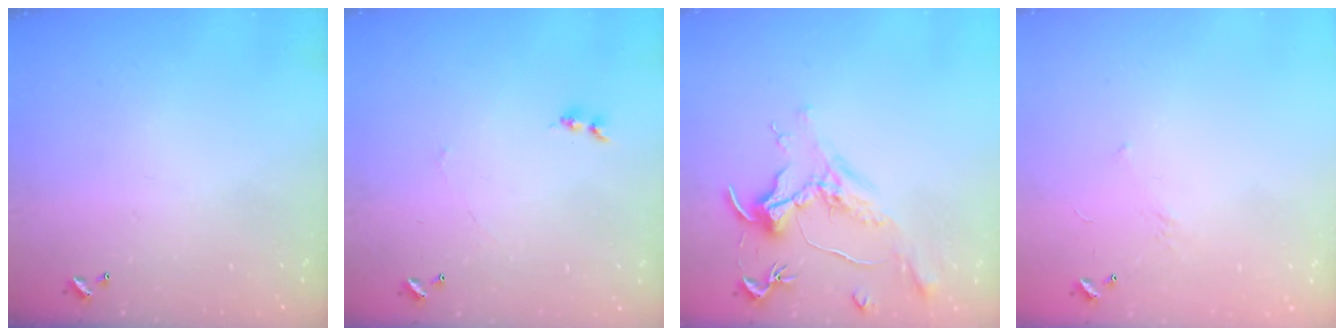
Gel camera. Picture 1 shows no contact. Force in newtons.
{"total": 1.2, "press": 1.1, "slide": 0.3}
{"total": 1.5, "press": 1.3, "slide": 0.8}
{"total": 4.5, "press": 4.3, "slide": 1.0}